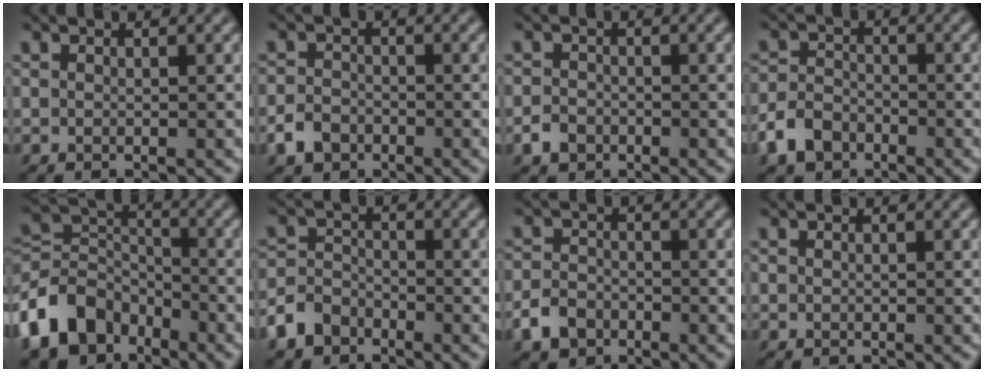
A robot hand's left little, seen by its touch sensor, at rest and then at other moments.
{"total": 2.6, "force": [-1.6, 1.9, 1.0], "torque": [-0.020, 0.002, -0.033]}
{"total": 1.8, "force": [-1.0, 1.3, 0.6], "torque": [-0.009, 0.002, -0.022]}
{"total": 3.8, "force": [-2.4, 2.5, 1.5], "torque": [-0.038, 0.002, -0.050]}
{"total": 8.3, "force": [-4.8, 5.7, 3.6], "torque": [-0.075, 0.002, -0.109]}
{"total": 3.5, "force": [-2.5, 2.2, 0.9], "torque": [-0.024, 0.002, -0.055]}
{"total": 3.1, "force": [-1.9, 2.1, 1.2], "torque": [-0.029, 0.001, -0.041]}
{"total": 0.0}